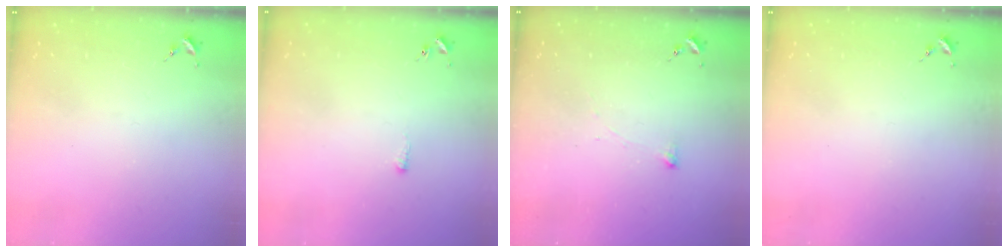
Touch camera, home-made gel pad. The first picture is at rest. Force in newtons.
{"total": 1.5, "press": 1.5, "slide": 0.4}
{"total": 3.1, "press": 3.1, "slide": 0.1}
{"total": 0.0}